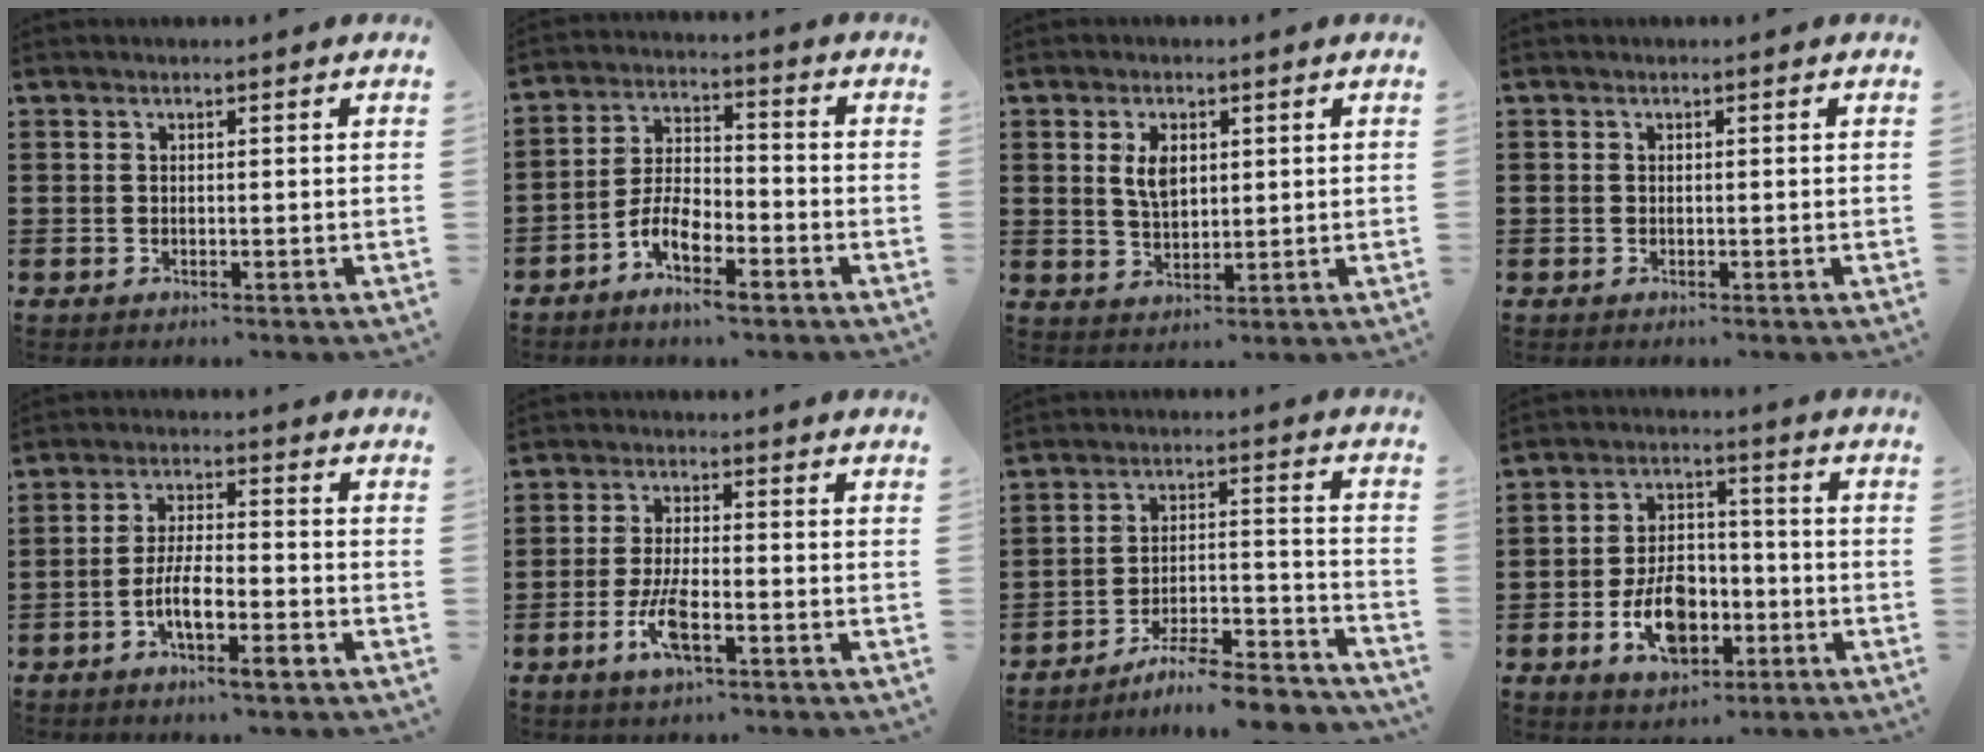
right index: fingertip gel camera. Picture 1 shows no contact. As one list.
[{"total": 7.5, "force": [-4.4, 3.0, 5.3], "torque": [-0.122, 0.002, -0.089]}, {"total": 4.3, "force": [1.3, 2.4, 3.3], "torque": [-0.064, 0.007, 0.020]}, {"total": 0.0}, {"total": 7.6, "force": [-3.4, 2.2, 6.5], "torque": [-0.131, -0.004, -0.065]}, {"total": 5.9, "force": [-2.5, 1.6, 5.0], "torque": [-0.109, -0.008, -0.049]}, {"total": 7.2, "force": [-6.6, 0.3, 2.8], "torque": [-0.044, 0.002, -0.129]}, {"total": 8.9, "force": [-3.0, 5.7, 6.2], "torque": [-0.108, 0.008, -0.057]}]